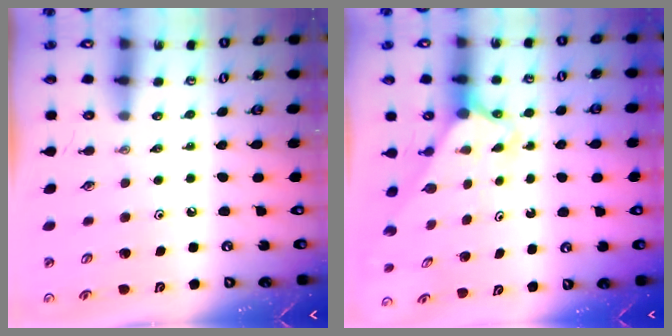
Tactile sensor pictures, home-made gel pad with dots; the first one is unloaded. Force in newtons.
{"total": 2.3, "press": 2.3, "slide": 0.1}